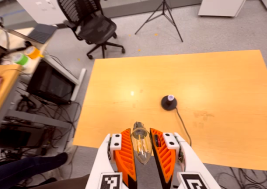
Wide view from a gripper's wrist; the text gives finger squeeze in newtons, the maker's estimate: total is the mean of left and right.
{"total": 8.5, "left": 7.6, "right": 9.5}